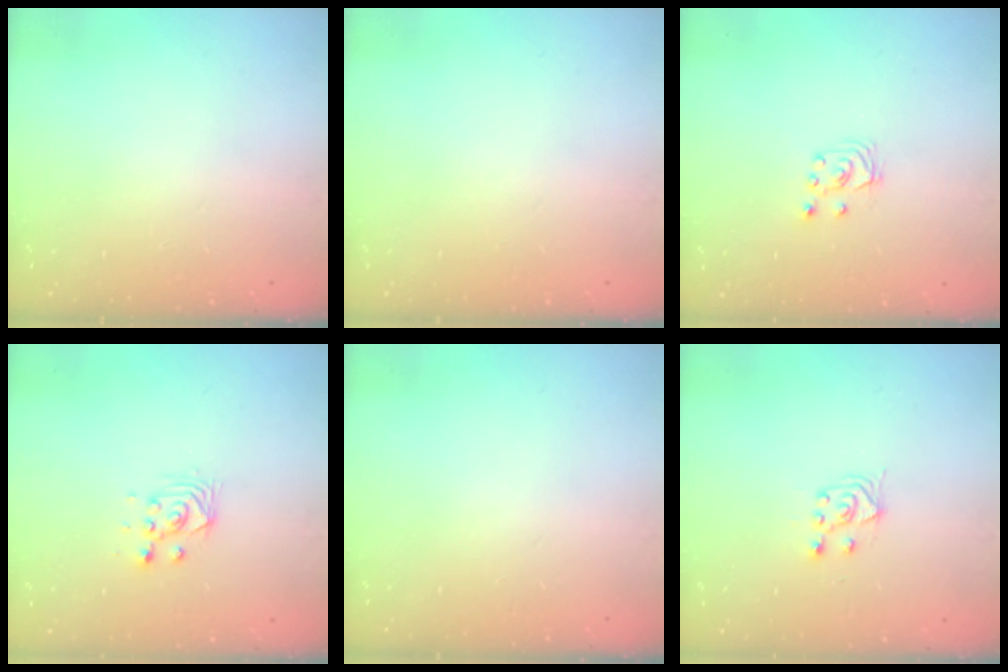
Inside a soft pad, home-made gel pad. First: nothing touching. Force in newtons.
{"total": 0.0}
{"total": 3.5, "press": 3.5, "slide": 0.4}
{"total": 2.8, "press": 2.8, "slide": 0.2}
{"total": 0.0}
{"total": 4.2, "press": 4.1, "slide": 1.1}